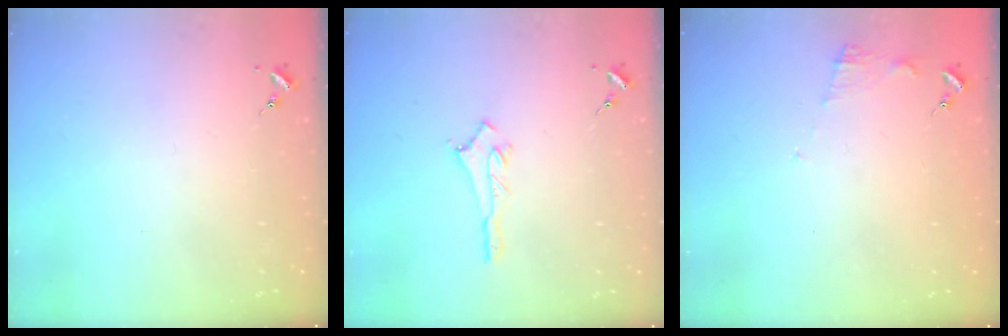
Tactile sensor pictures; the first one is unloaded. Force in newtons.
{"total": 2.9, "press": 2.9, "slide": 0.3}
{"total": 6.7, "press": 6.7, "slide": 0.5}